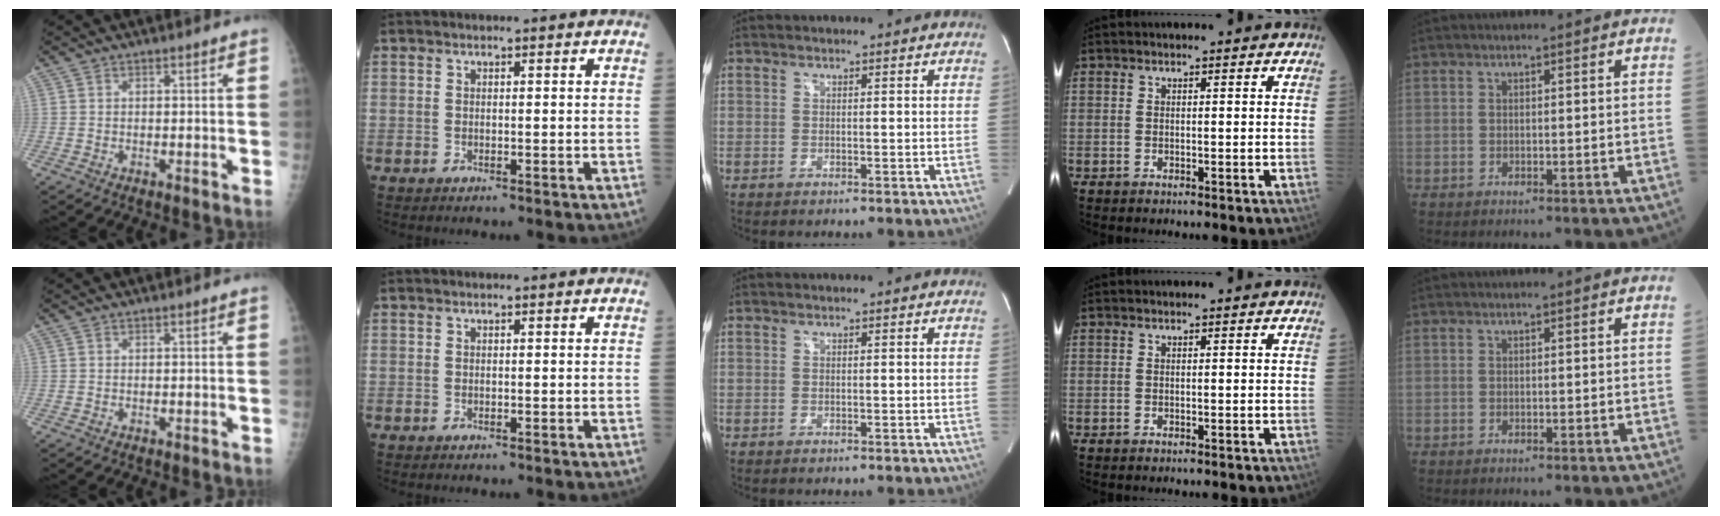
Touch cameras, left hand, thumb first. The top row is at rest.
{}